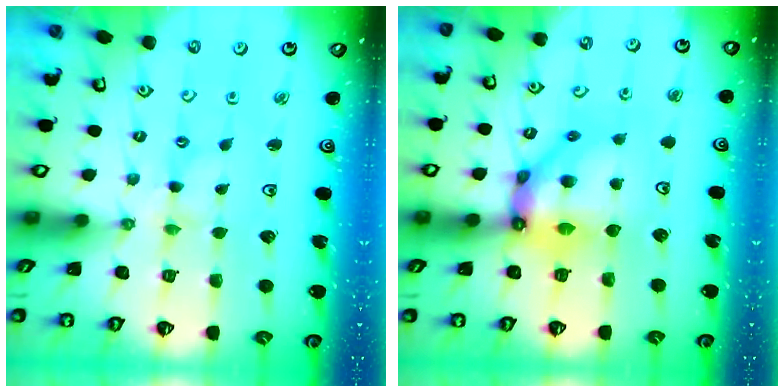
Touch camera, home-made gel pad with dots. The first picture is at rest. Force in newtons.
{"total": 12.4, "press": 12.3, "slide": 1.5}